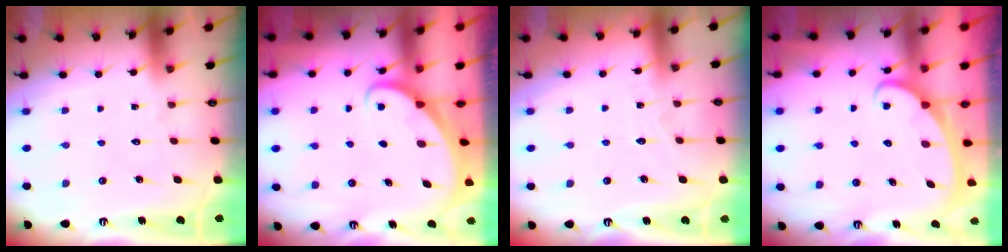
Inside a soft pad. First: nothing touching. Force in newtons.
{"total": 1.9, "press": 1.9, "slide": 0.1}
{"total": 3.2, "press": 3.2, "slide": 0.5}
{"total": 2.5, "press": 2.5, "slide": 0.4}